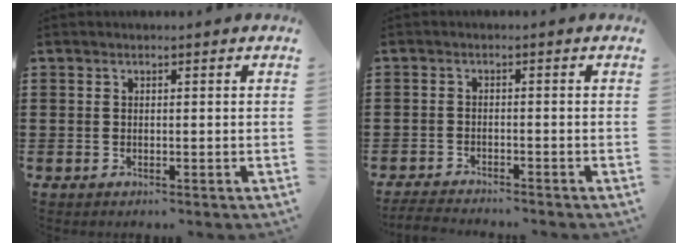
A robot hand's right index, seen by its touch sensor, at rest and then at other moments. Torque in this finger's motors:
{"motor_torque": [-1.09, 1.05, -0.93, -0.21]}